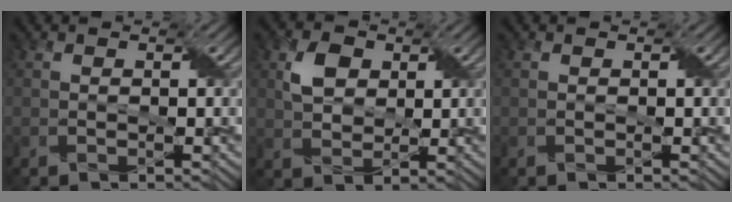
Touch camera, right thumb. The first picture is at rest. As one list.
[{"total": 4.5, "force": [1.5, 3.4, 2.6], "torque": [-0.062, 0.006, 0.029]}, {"total": 0.0}]